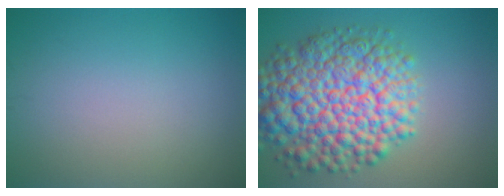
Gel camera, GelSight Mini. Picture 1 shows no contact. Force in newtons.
{"total": 11.7, "press": 11.7, "slide": 0.4}